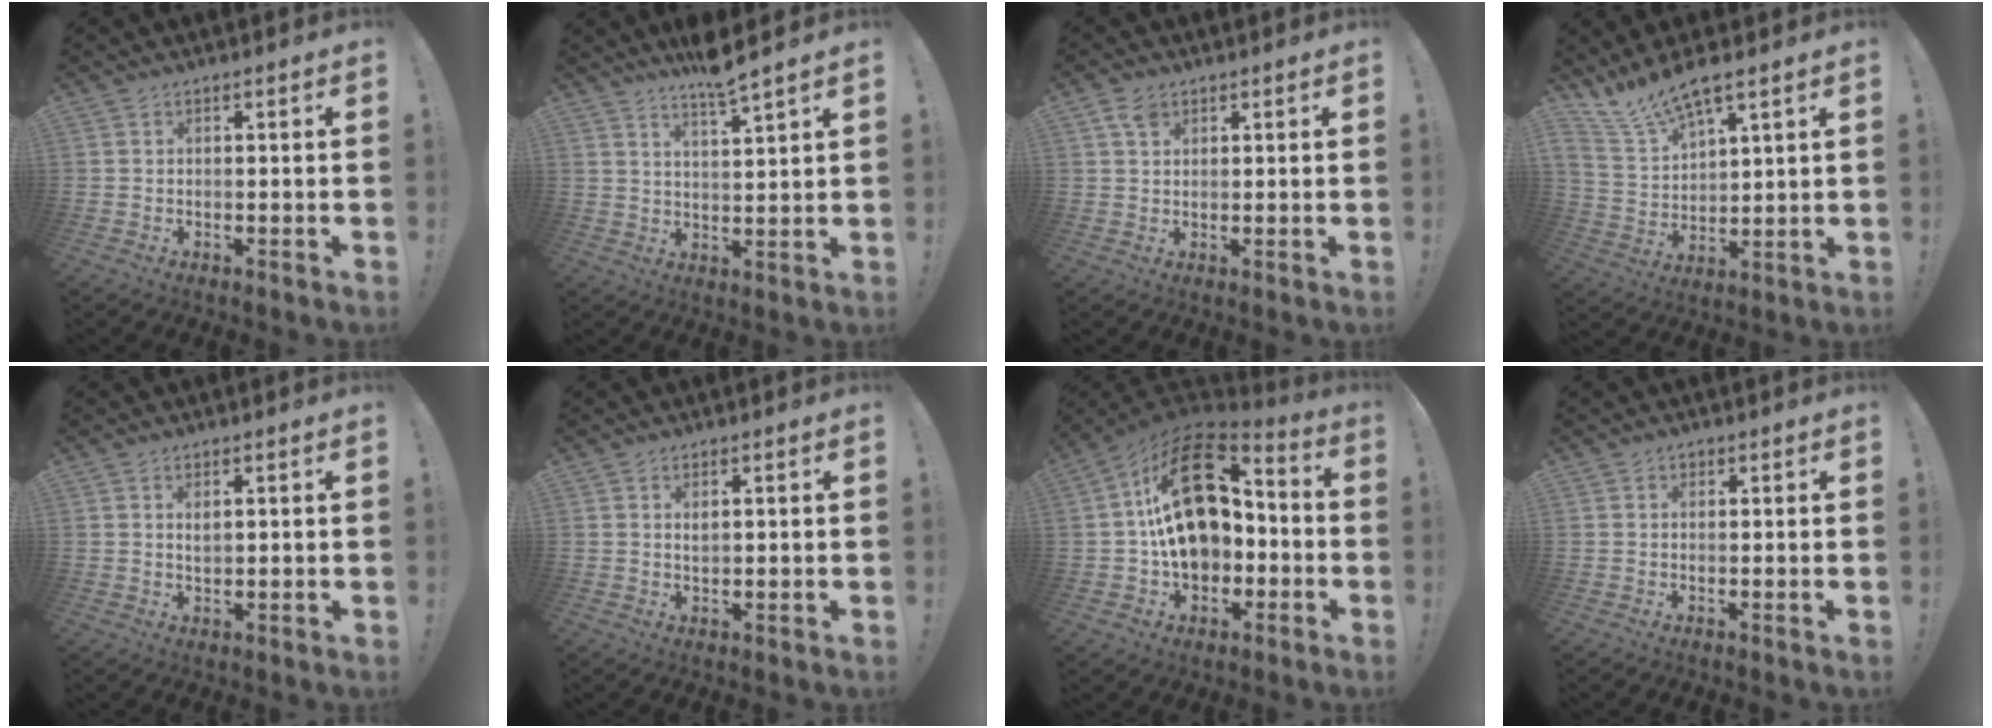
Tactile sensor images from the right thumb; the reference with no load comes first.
{"total": 6.8, "force": [5.8, -0.4, 3.6], "torque": [-0.058, -0.039, 0.096]}
{"total": 4.0, "force": [2.1, 2.8, 2.0], "torque": [-0.033, 0.000, 0.039]}
{"total": 10.8, "force": [9.6, 2.2, 4.5], "torque": [-0.099, -0.064, 0.177]}
{"total": 1.9, "force": [0.6, 1.0, 1.5], "torque": [-0.022, -0.002, 0.009]}
{"total": 1.6, "force": [0.5, 0.9, 1.3], "torque": [-0.017, -0.003, 0.007]}
{"total": 23.9, "force": [3.3, 16.0, 17.5], "torque": [-0.299, 0.005, 0.068]}
{"total": 0.9, "force": [0.3, 0.8, 0.2], "torque": [-0.003, 0.002, 0.005]}